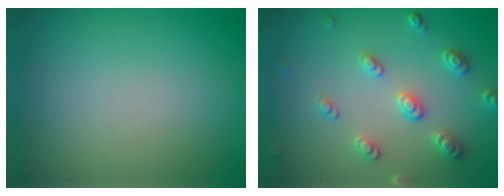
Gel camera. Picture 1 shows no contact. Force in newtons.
{"total": 3.0, "press": 2.9, "slide": 0.6}